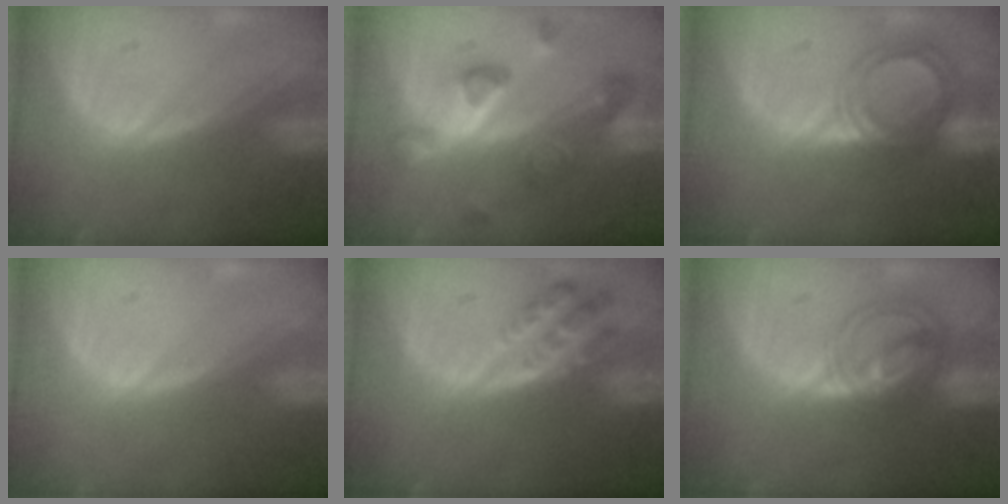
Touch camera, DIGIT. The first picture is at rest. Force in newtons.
{"total": 9.4, "press": 8.2, "slide": 4.6}
{"total": 5.3, "press": 5.2, "slide": 0.4}
{"total": 0.0}
{"total": 4.4, "press": 4.3, "slide": 0.9}
{"total": 5.8, "press": 5.7, "slide": 0.5}